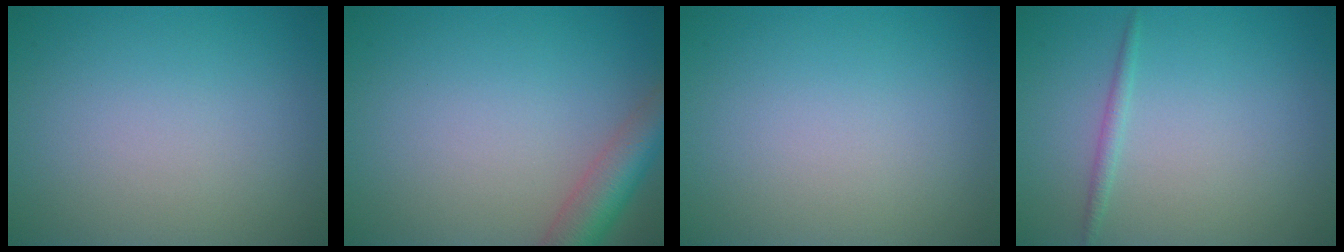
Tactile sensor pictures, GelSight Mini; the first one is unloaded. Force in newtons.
{"total": 4.6, "press": 4.6, "slide": 0.3}
{"total": 0.0}
{"total": 0.9, "press": 0.9, "slide": 0.0}